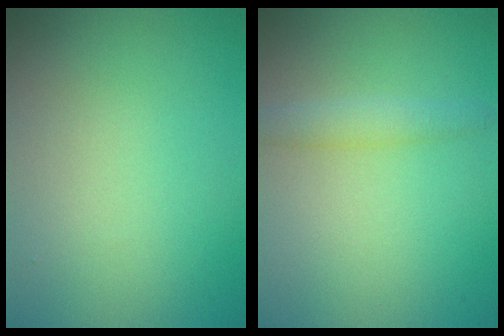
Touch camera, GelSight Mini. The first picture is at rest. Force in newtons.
{"total": 1.7, "press": 1.7, "slide": 0.1}